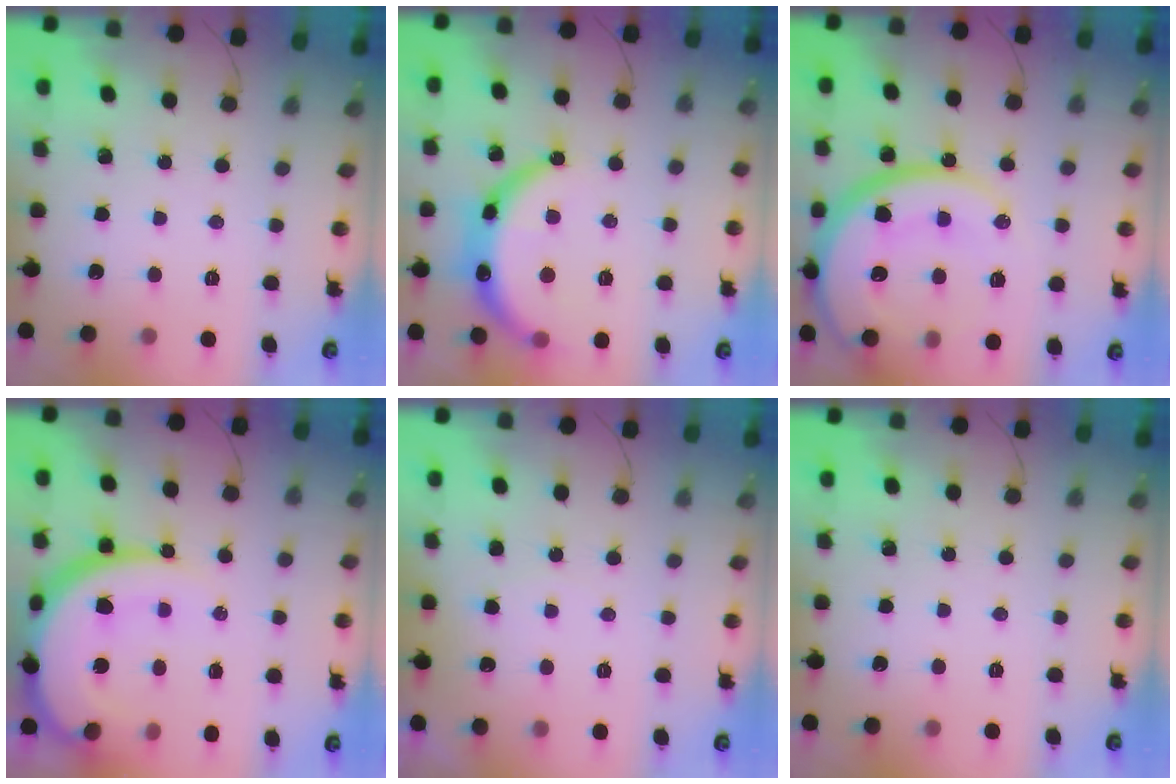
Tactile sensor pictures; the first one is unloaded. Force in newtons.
{"total": 14.4, "press": 14.3, "slide": 1.8}
{"total": 24.3, "press": 24.2, "slide": 2.4}
{"total": 19.1, "press": 19.0, "slide": 1.7}
{"total": 3.9, "press": 3.9, "slide": 0.4}
{"total": 0.0}